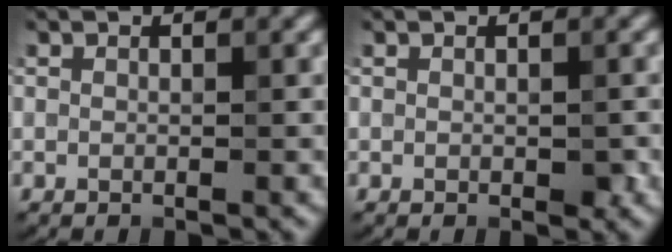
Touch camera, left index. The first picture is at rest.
{"total": 1.0, "force": [-0.2, 0.5, 0.9], "torque": [-0.011, -0.001, 0.000]}